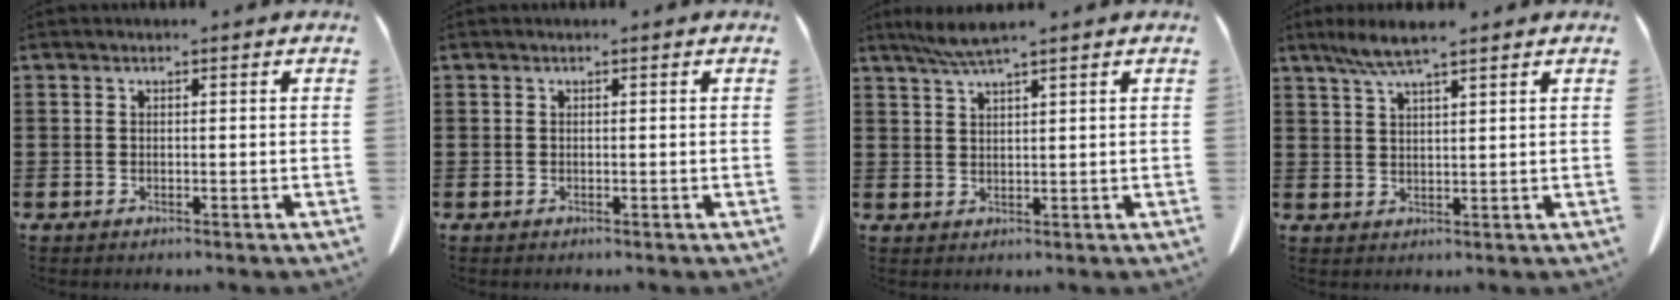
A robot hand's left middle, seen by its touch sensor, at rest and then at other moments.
{"total": 0.0}
{"total": 3.6, "force": [2.9, -0.2, 2.2], "torque": [-0.048, -0.001, 0.052]}
{"total": 4.8, "force": [3.4, 0.3, 3.3], "torque": [-0.073, 0.000, 0.061]}